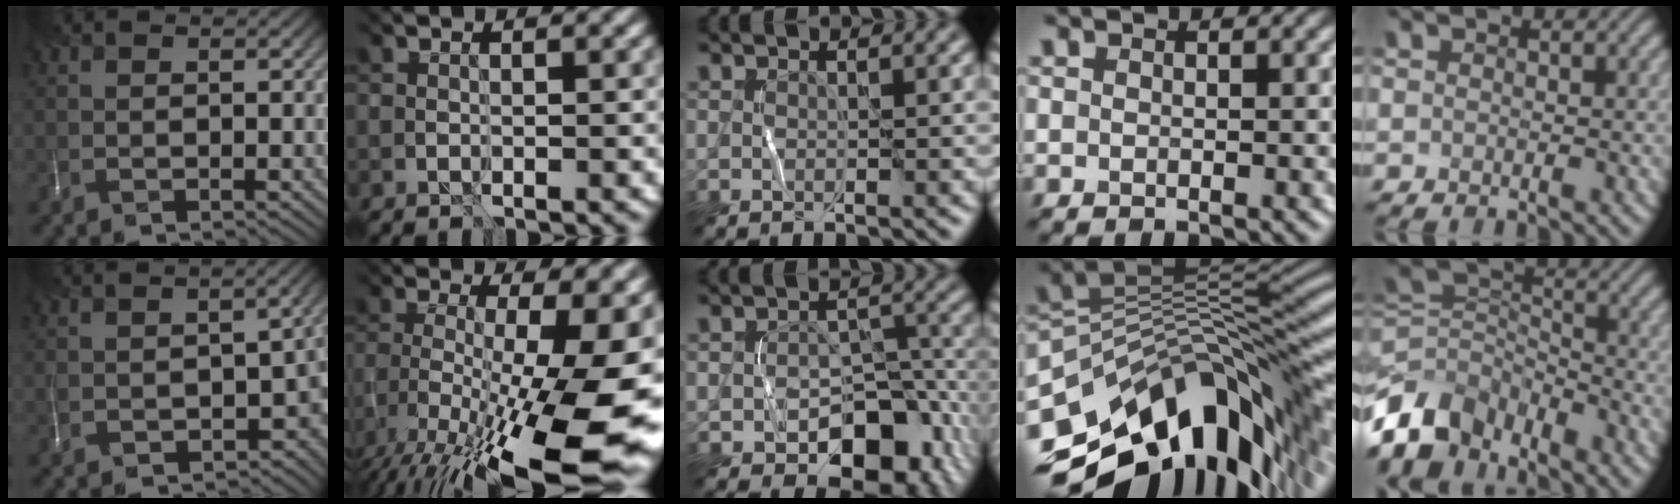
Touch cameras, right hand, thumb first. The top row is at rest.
{"thumb": {"total": 7.9, "force": [-3.6, 4.6, 5.4], "torque": [-0.079, -0.038, -0.048]}, "index": {"total": 18.3, "force": [-7.6, 6.7, 15.2], "torque": [-0.245, -0.019, -0.098]}, "middle": {"total": 8.5, "force": [-4.0, 5.4, 5.3], "torque": [-0.060, 0.002, -0.055]}, "ring": {"total": 13.6, "force": [-4.8, 6.9, 10.7], "torque": [-0.172, 0.009, -0.084]}, "little": {"total": 8.9, "force": [-5.7, 5.3, 4.2], "torque": [-0.079, 0.002, -0.117]}}